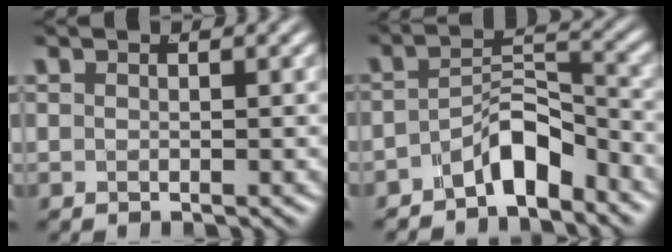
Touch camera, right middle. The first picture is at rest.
{"total": 4.9, "force": [-3.9, 1.6, 2.6], "torque": [-0.025, -0.004, -0.062]}